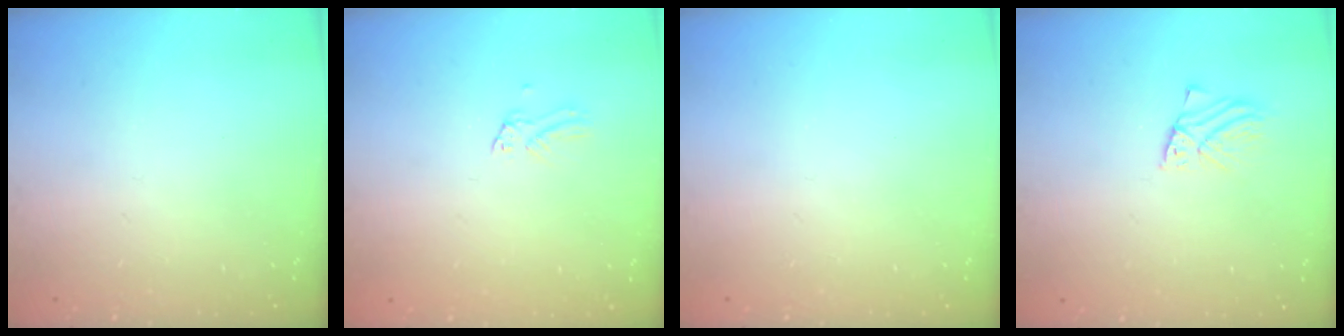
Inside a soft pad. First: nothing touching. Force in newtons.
{"total": 0.0}
{"total": 0.0}
{"total": 1.8, "press": 1.8, "slide": 0.1}